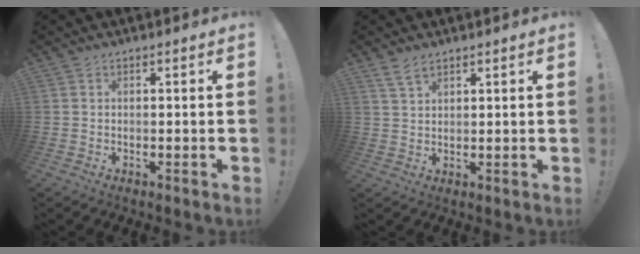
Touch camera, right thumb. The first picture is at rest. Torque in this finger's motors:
{"motor_torque": [0.11, 0.59, 0.10, -0.17, -0.02]}